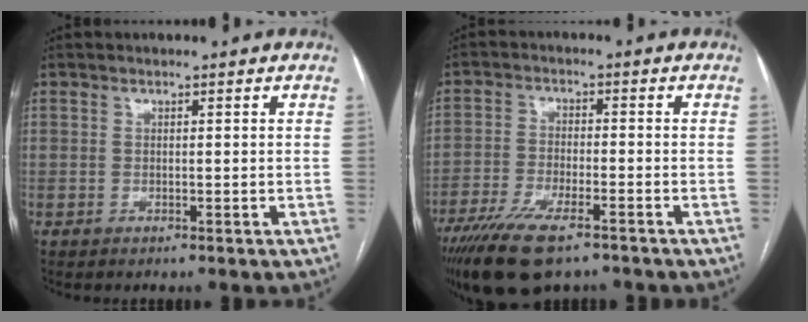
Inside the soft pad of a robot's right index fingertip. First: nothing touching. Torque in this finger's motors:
{"motor_torque": [1.29, -0.85, 0.64, 0.17]}